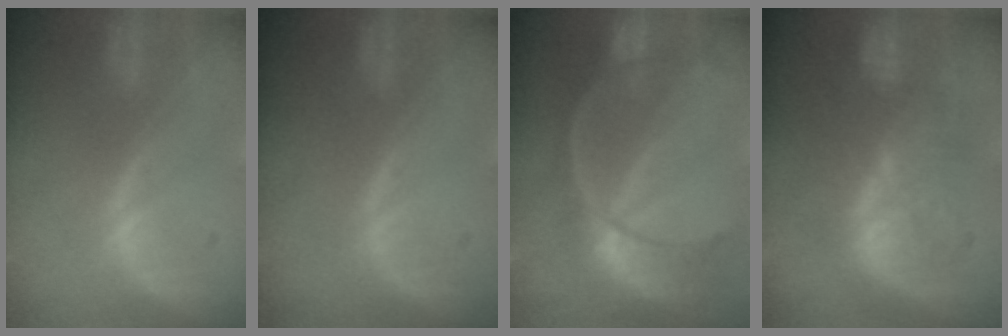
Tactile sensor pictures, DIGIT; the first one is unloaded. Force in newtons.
{"total": 0.0}
{"total": 9.4, "press": 8.5, "slide": 4.0}
{"total": 10.0, "press": 9.5, "slide": 3.0}